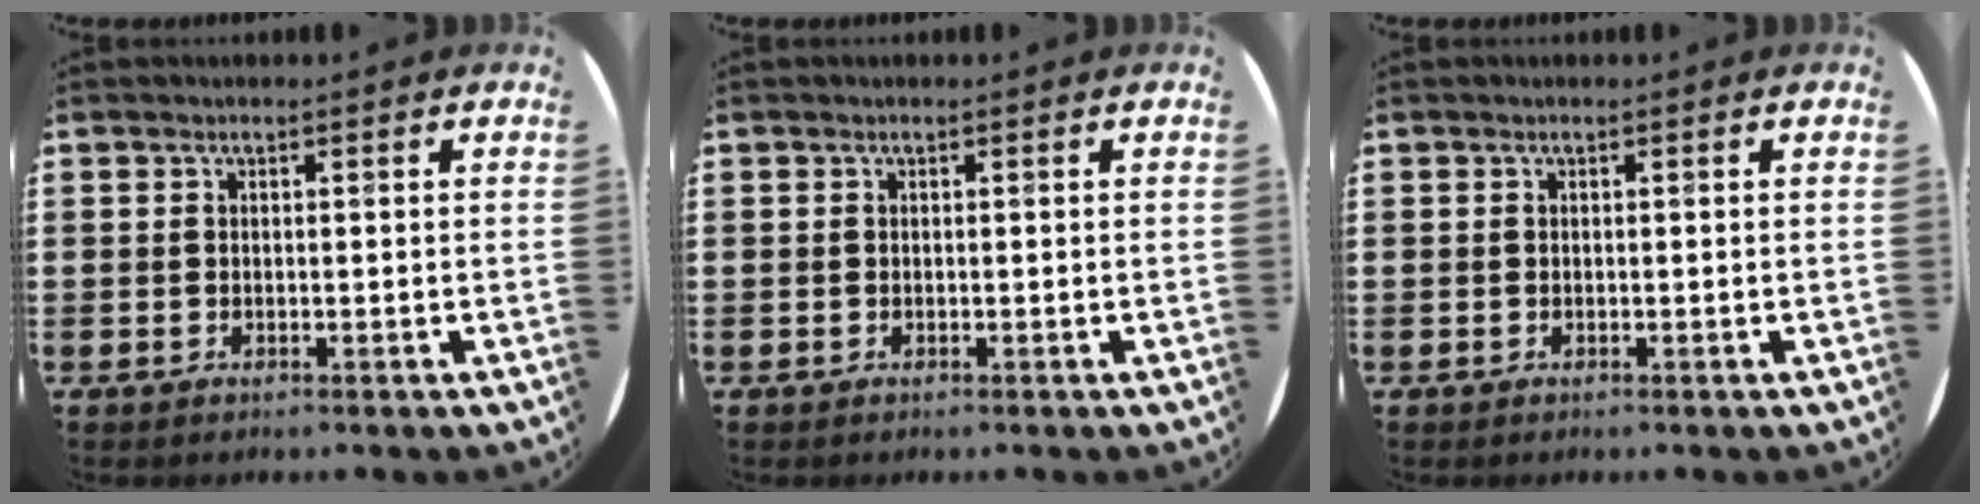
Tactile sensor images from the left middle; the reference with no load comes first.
{"total": 0.0}
{"total": 0.0}